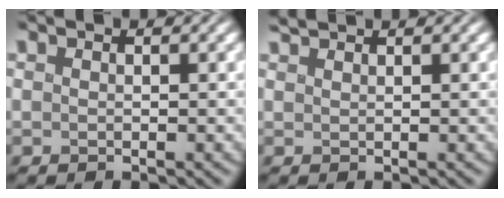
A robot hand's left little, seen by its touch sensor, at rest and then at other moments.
{"total": 1.4, "force": [1.3, 0.2, 0.5], "torque": [-0.006, 0.010, 0.017]}